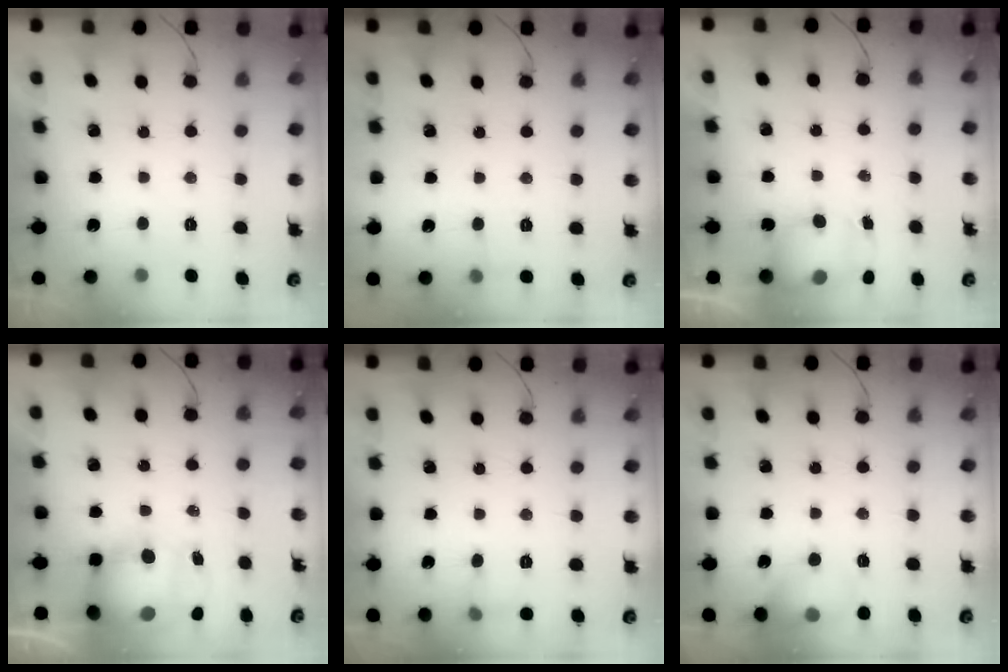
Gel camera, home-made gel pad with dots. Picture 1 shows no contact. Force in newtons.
{"total": 4.3, "press": 4.1, "slide": 1.2}
{"total": 5.8, "press": 5.7, "slide": 0.8}
{"total": 12.0, "press": 11.6, "slide": 3.0}
{"total": 4.5, "press": 4.3, "slide": 1.4}
{"total": 8.7, "press": 8.5, "slide": 1.4}